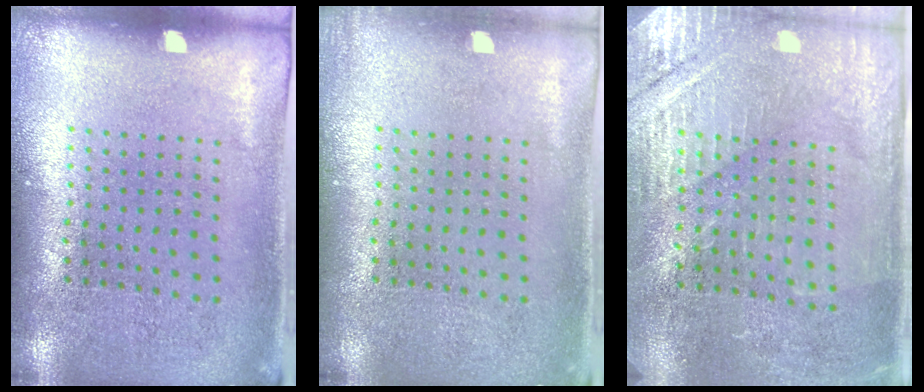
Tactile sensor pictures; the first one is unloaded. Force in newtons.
{"total": 0.7, "press": 0.7, "slide": 0.0}
{"total": 2.8, "press": 2.8, "slide": 0.4}